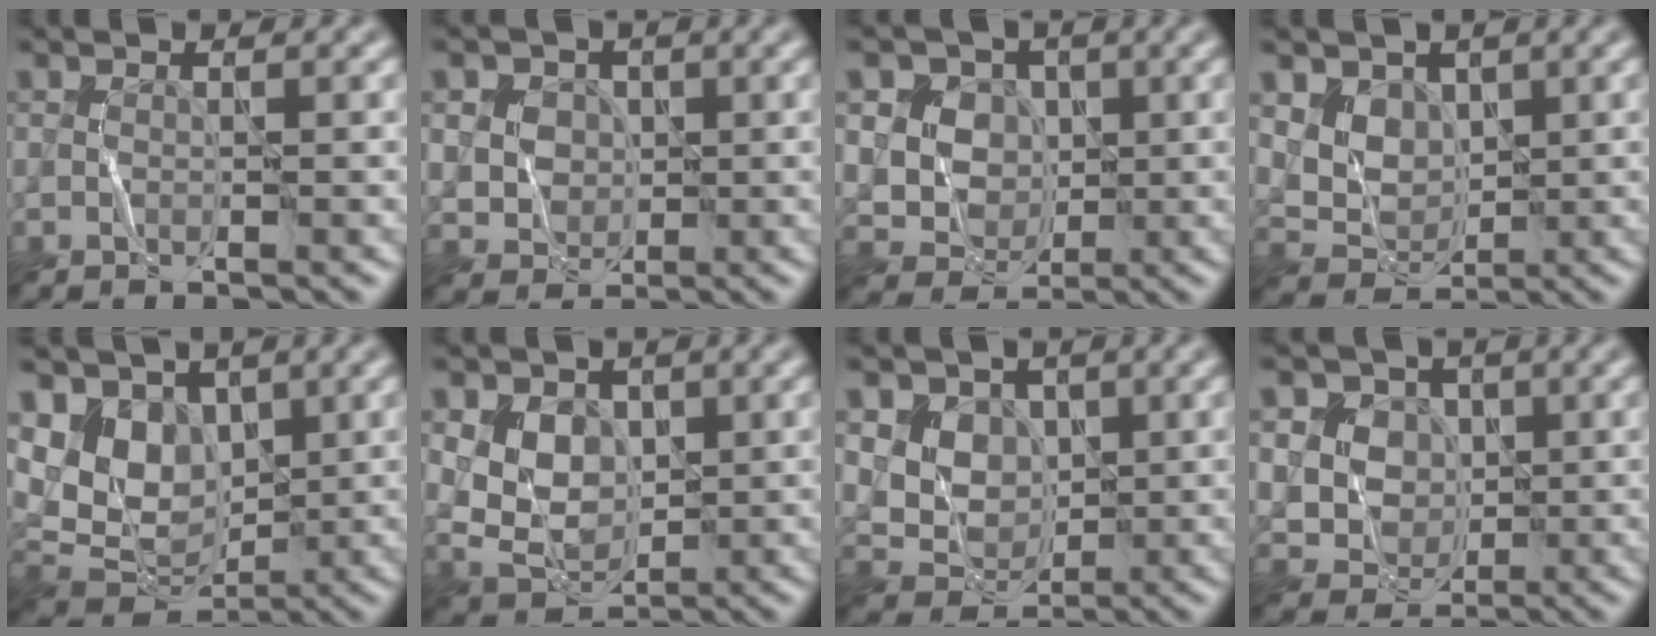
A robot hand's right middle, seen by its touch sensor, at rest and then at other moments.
{"total": 2.2, "force": [0.7, 2.0, 0.0], "torque": [-0.013, -0.002, 0.021]}
{"total": 4.3, "force": [1.5, 4.0, 0.9], "torque": [-0.032, 0.007, 0.033]}
{"total": 3.0, "force": [1.7, 2.3, 0.5], "torque": [-0.025, -0.009, 0.044]}
{"total": 5.5, "force": [2.3, 4.2, 2.7], "torque": [-0.059, -0.010, 0.044]}
{"total": 3.5, "force": [1.1, 2.9, 1.6], "torque": [-0.041, -0.002, 0.027]}
{"total": 6.7, "force": [2.9, 5.5, 2.5], "torque": [-0.062, 0.024, 0.051]}
{"total": 4.0, "force": [1.5, 3.6, 0.7], "torque": [-0.026, 0.004, 0.034]}